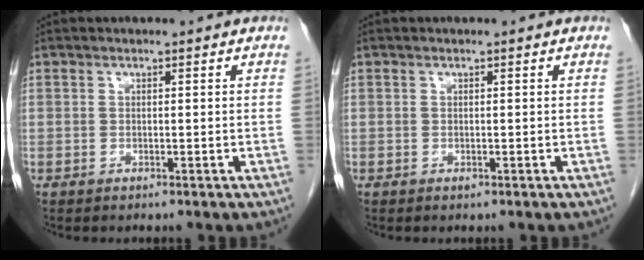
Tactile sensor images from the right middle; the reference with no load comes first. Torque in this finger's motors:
{"motor_torque": [0.38, 0.02, -0.01, 0.00]}